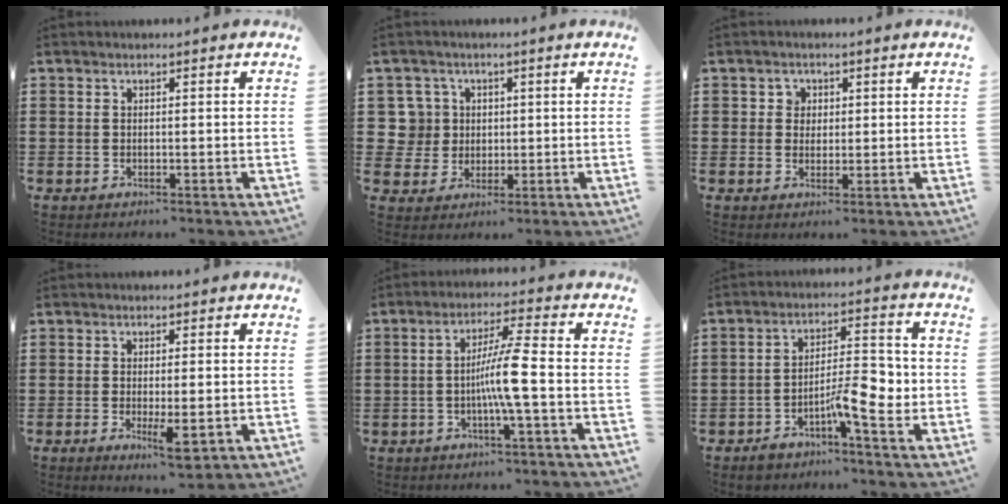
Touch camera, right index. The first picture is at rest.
{"total": 5.7, "force": [1.1, 5.5, 1.3], "torque": [-0.058, 0.014, 0.019]}
{"total": 2.0, "force": [0.4, 2.0, 0.3], "torque": [-0.016, 0.009, 0.005]}
{"total": 4.6, "force": [-1.2, 1.2, 4.2], "torque": [-0.077, -0.009, -0.018]}
{"total": 7.0, "force": [-1.4, -0.3, 6.8], "torque": [-0.128, -0.007, -0.032]}
{"total": 8.2, "force": [-3.0, 3.1, 7.0], "torque": [-0.097, -0.001, -0.052]}